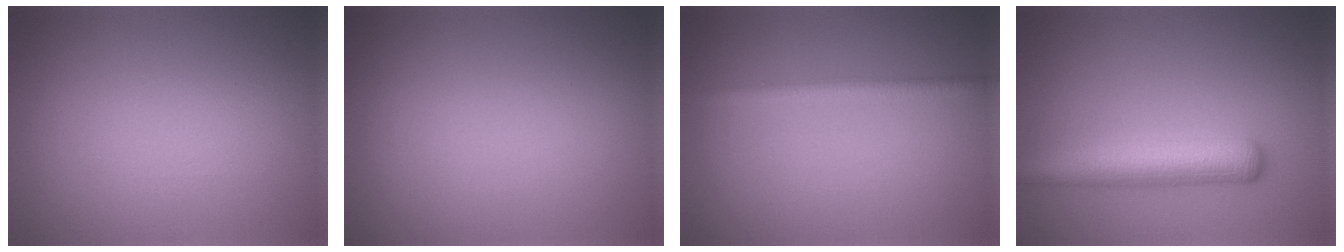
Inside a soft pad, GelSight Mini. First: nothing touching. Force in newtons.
{"total": 0.0}
{"total": 2.1, "press": 2.1, "slide": 0.2}
{"total": 5.6, "press": 5.6, "slide": 0.2}